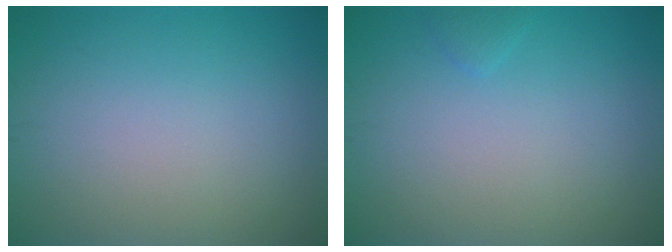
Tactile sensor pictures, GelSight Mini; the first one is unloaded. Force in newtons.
{"total": 0.6, "press": 0.6, "slide": 0.0}